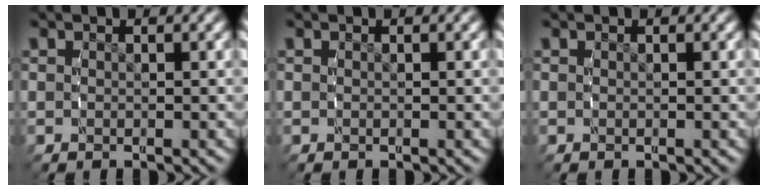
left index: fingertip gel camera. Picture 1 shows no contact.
{"total": 0.0}
{"total": 0.0}